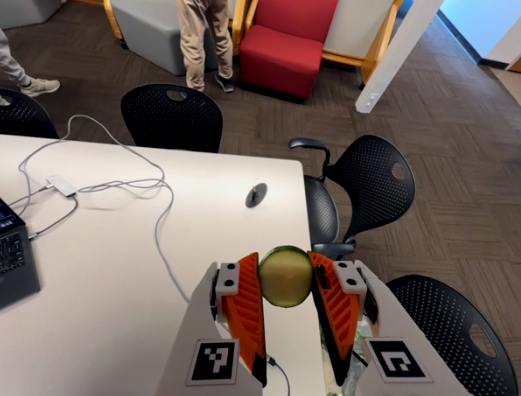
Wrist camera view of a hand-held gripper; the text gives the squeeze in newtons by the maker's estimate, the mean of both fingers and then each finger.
{"total": 12.2, "left": 12.6, "right": 11.9}